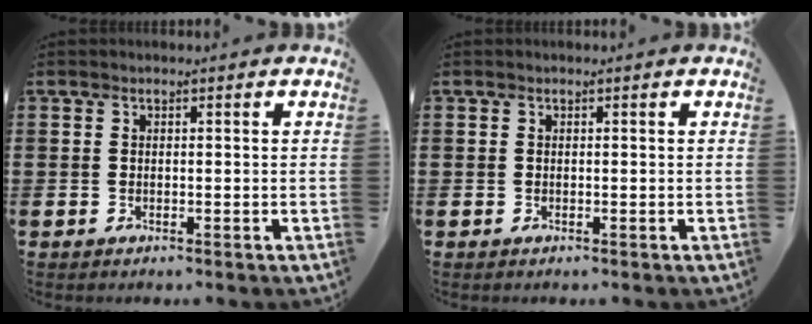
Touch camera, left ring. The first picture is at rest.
{"total": 0.0}